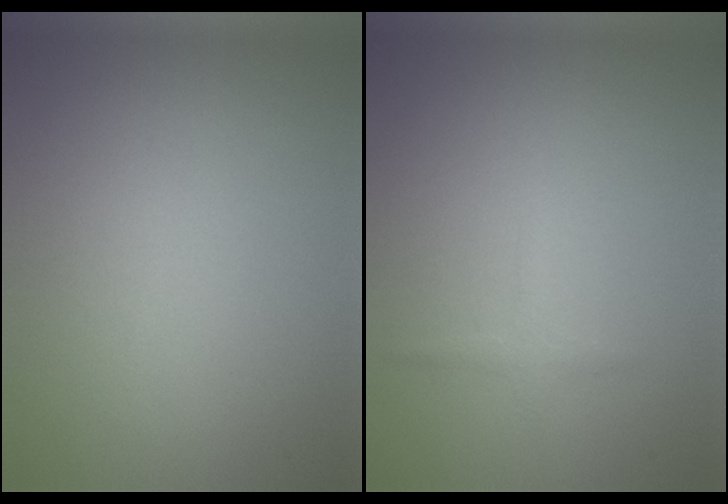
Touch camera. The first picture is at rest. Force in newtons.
{"total": 1.0, "press": 1.0, "slide": 0.1}